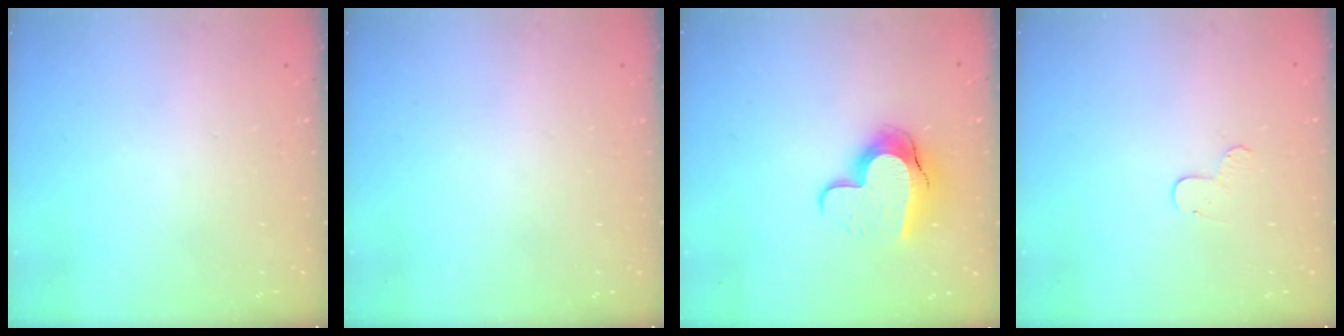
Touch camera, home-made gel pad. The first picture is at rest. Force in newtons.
{"total": 0.0}
{"total": 10.9, "press": 10.9, "slide": 1.0}
{"total": 5.3, "press": 5.3, "slide": 0.6}